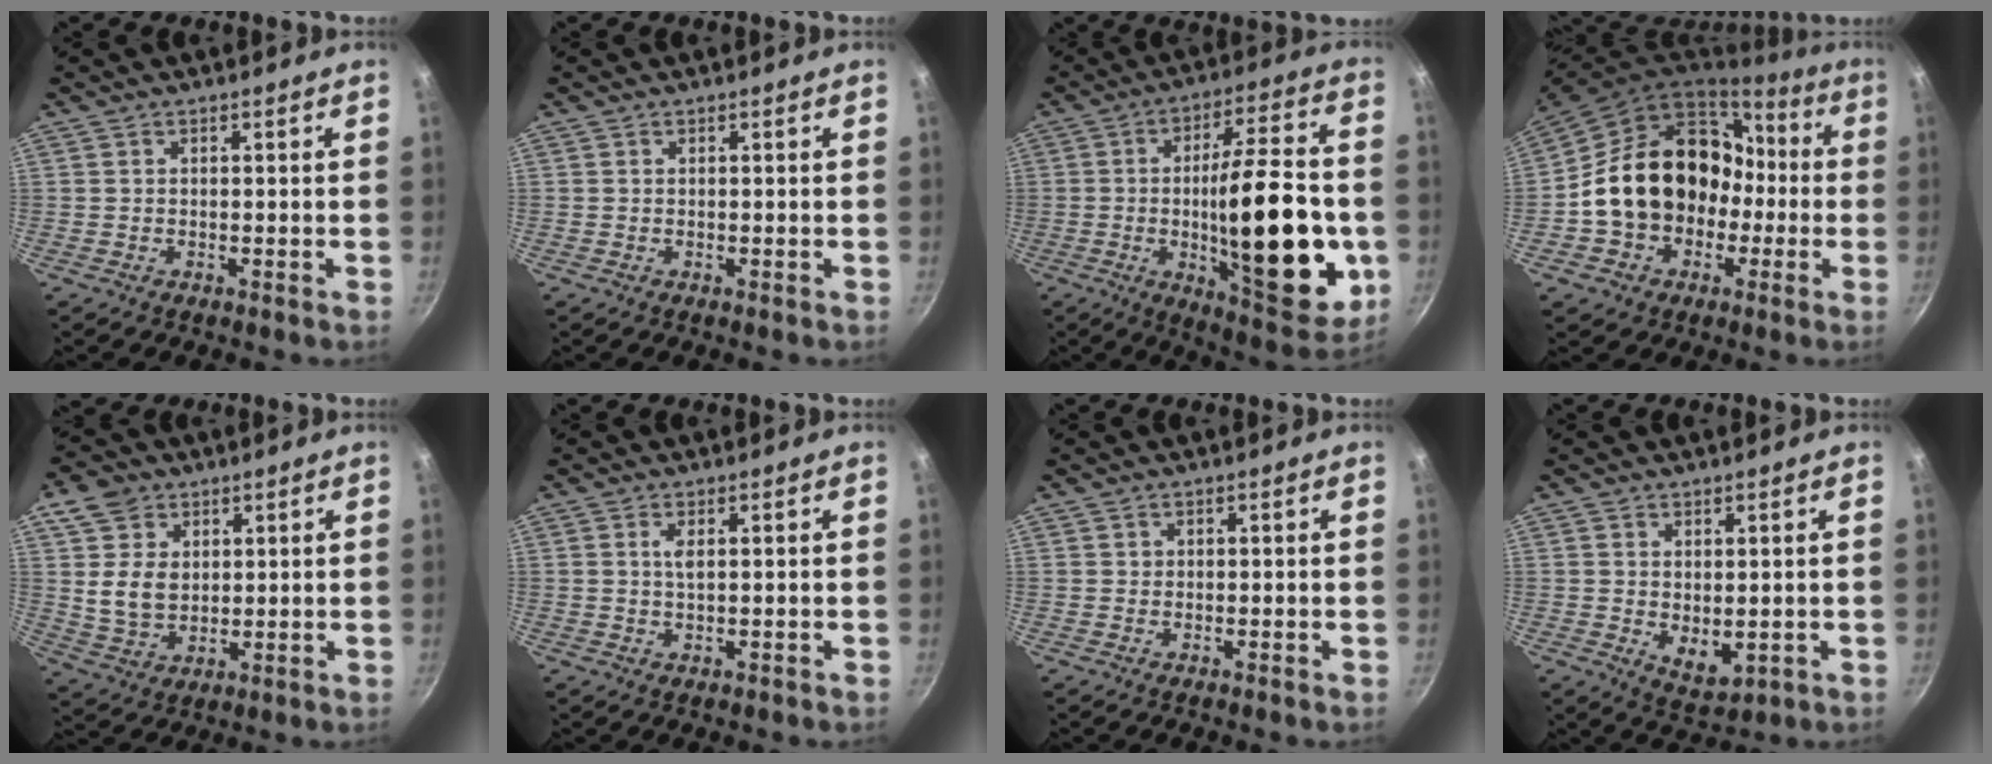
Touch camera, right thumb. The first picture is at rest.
{"total": 0.0}
{"total": 27.3, "force": [-4.6, 9.0, 25.4], "torque": [-0.343, 0.013, -0.059]}
{"total": 21.4, "force": [-1.6, 17.3, 12.5], "torque": [-0.192, 0.071, -0.012]}
{"total": 10.1, "force": [3.3, 7.9, 5.3], "torque": [-0.068, -0.017, 0.065]}
{"total": 2.0, "force": [0.5, 0.7, 1.8], "torque": [-0.036, -0.002, 0.012]}
{"total": 0.6, "force": [0.2, 0.5, 0.0], "torque": [0.005, 0.002, 0.002]}
{"total": 5.3, "force": [0.4, 3.2, 4.2], "torque": [-0.052, -0.019, 0.017]}